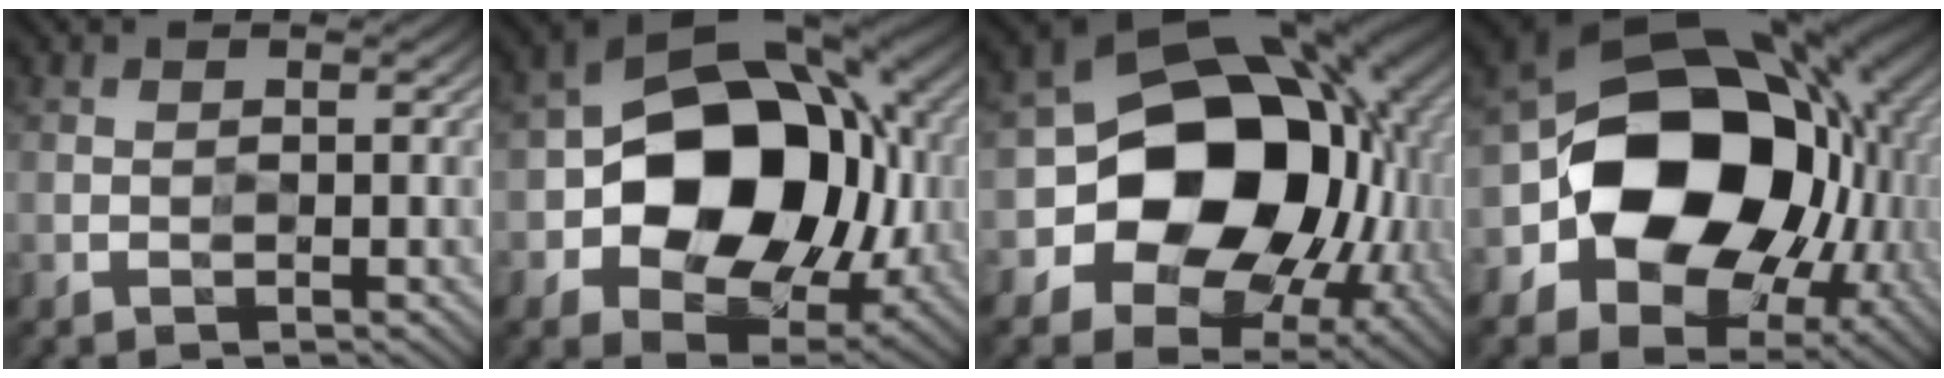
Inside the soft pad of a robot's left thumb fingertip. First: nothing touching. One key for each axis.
{"total": 15.3, "fx": 0.0, "fy": 11.2, "fz": 10.4, "tx": -0.137, "ty": -0.001, "tz": -0.007}
{"total": 18.9, "fx": -1.7, "fy": 14.8, "fz": 11.6, "tx": -0.200, "ty": -0.048, "tz": -0.011}
{"total": 19.4, "fx": -1.3, "fy": 15.1, "fz": 12.1, "tx": -0.216, "ty": -0.040, "tz": -0.006}